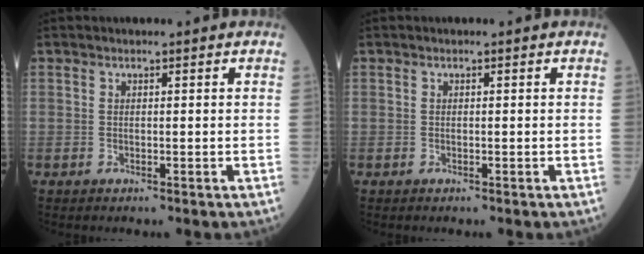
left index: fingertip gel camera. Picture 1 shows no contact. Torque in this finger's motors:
{"motor_torque": [-0.02, 0.20, 0.02, 0.01]}